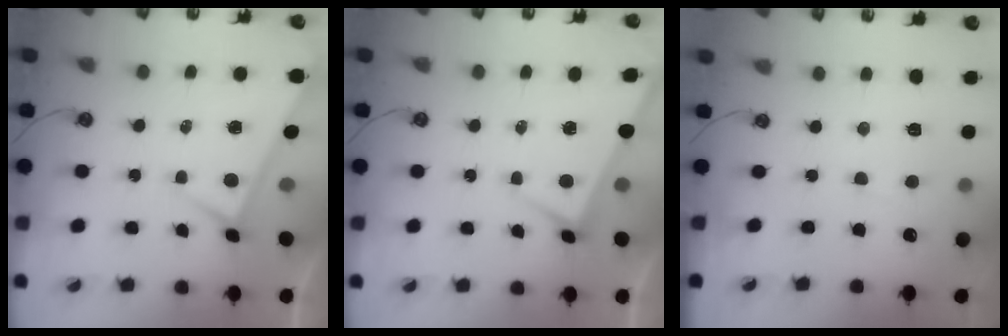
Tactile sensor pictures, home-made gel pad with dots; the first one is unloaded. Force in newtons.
{"total": 2.8, "press": 2.8, "slide": 0.1}
{"total": 4.2, "press": 4.2, "slide": 0.4}